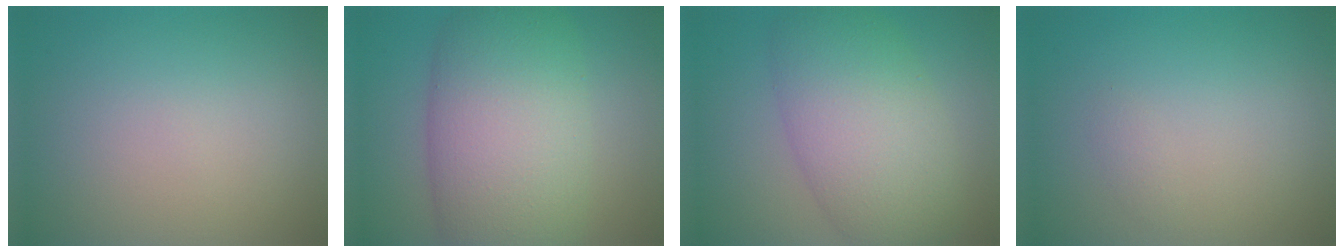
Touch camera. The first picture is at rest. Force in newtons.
{"total": 12.0, "press": 12.0, "slide": 0.6}
{"total": 8.4, "press": 8.4, "slide": 0.3}
{"total": 0.6, "press": 0.6, "slide": 0.0}